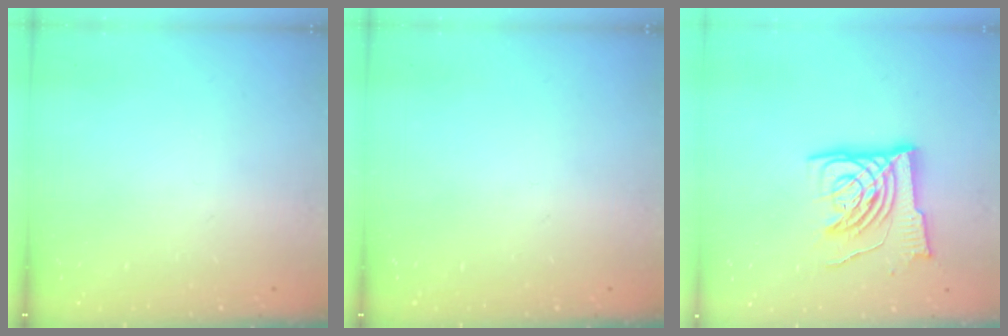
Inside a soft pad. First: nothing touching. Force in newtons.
{"total": 0.0}
{"total": 12.4, "press": 12.2, "slide": 2.0}